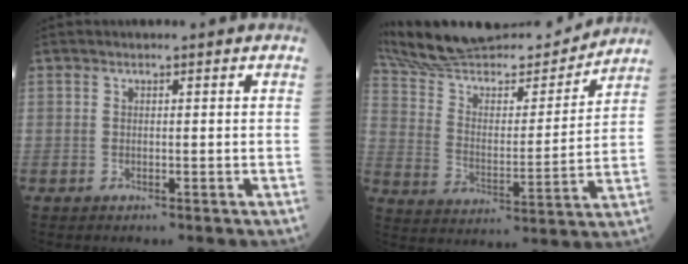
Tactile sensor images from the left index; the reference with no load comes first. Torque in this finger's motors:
{"motor_torque": [0.63, -1.51, 0.25, 0.06]}